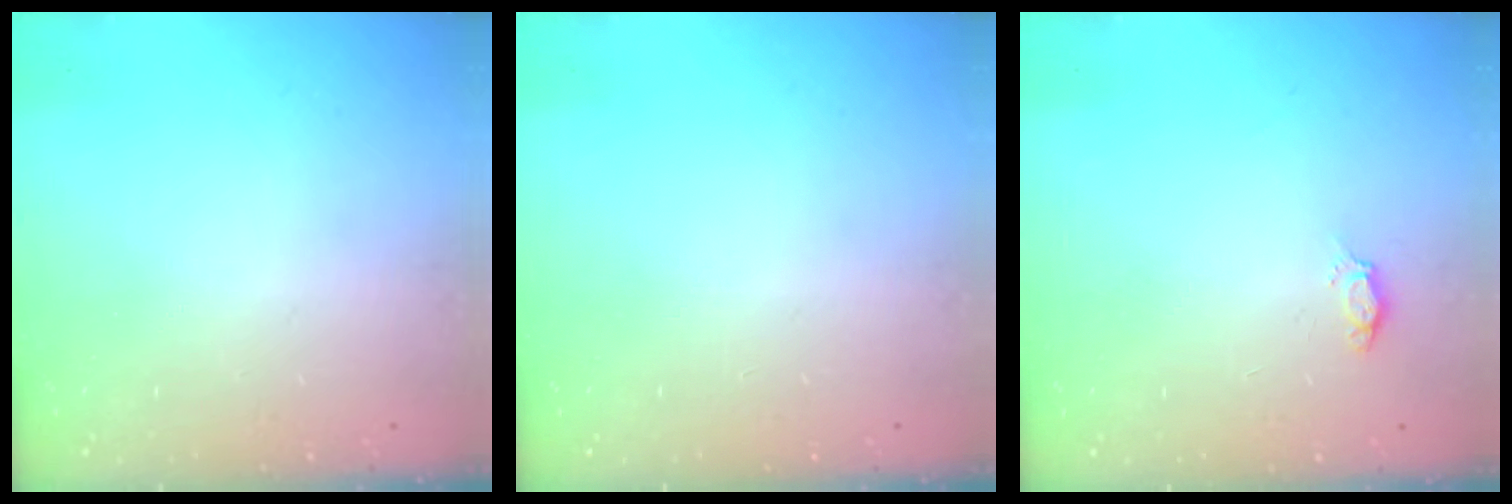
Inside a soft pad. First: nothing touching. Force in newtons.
{"total": 0.0}
{"total": 2.8, "press": 2.7, "slide": 0.4}